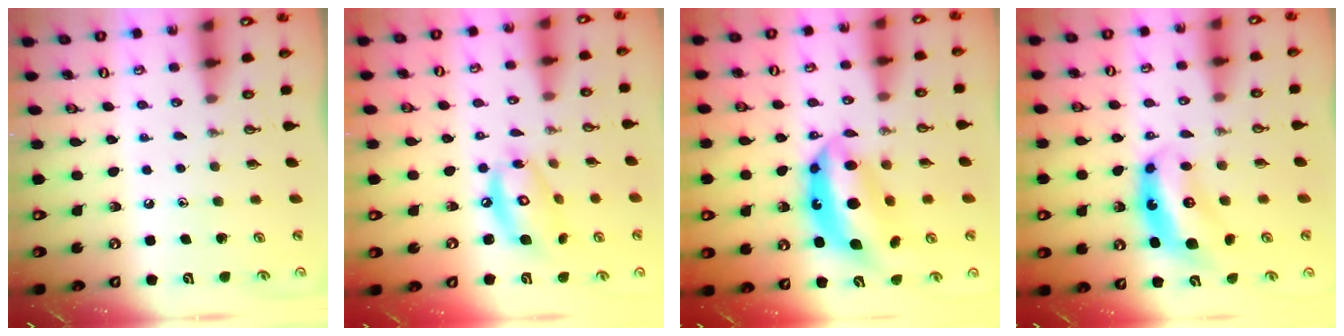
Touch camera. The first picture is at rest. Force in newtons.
{"total": 12.8, "press": 12.8, "slide": 1.2}
{"total": 13.1, "press": 13.1, "slide": 0.9}
{"total": 7.9, "press": 7.9, "slide": 0.5}